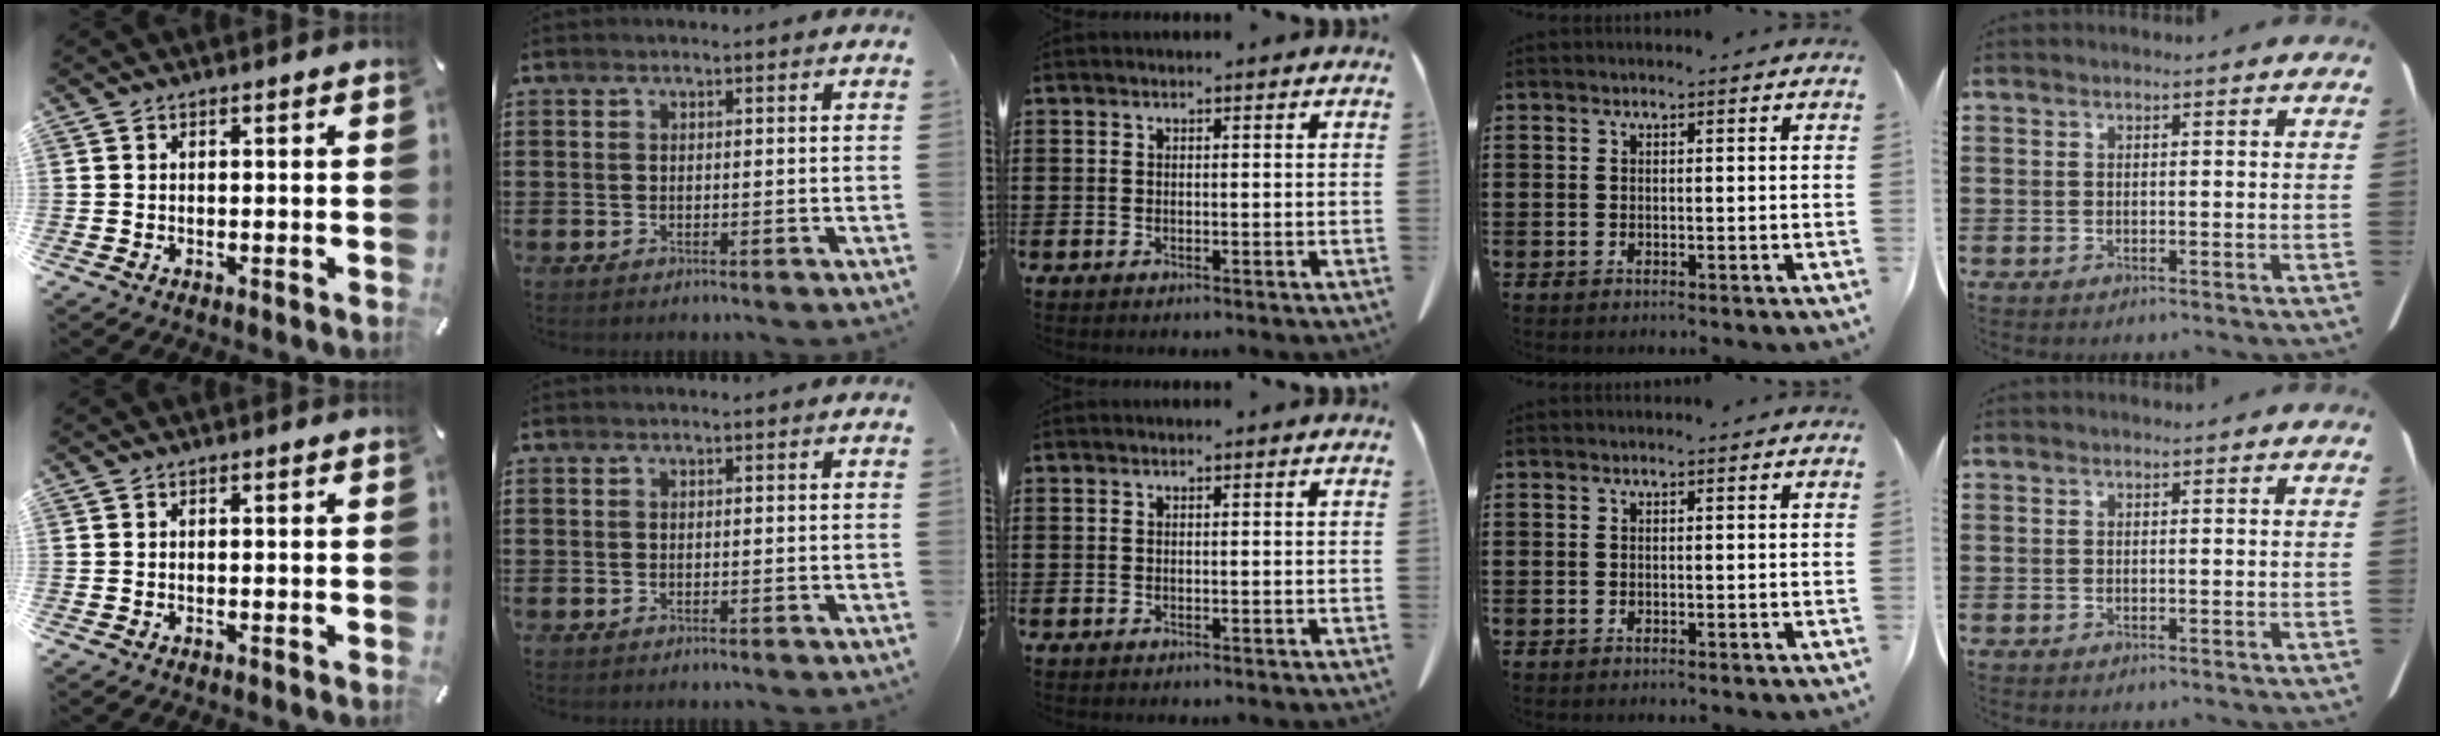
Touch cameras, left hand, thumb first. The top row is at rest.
{}